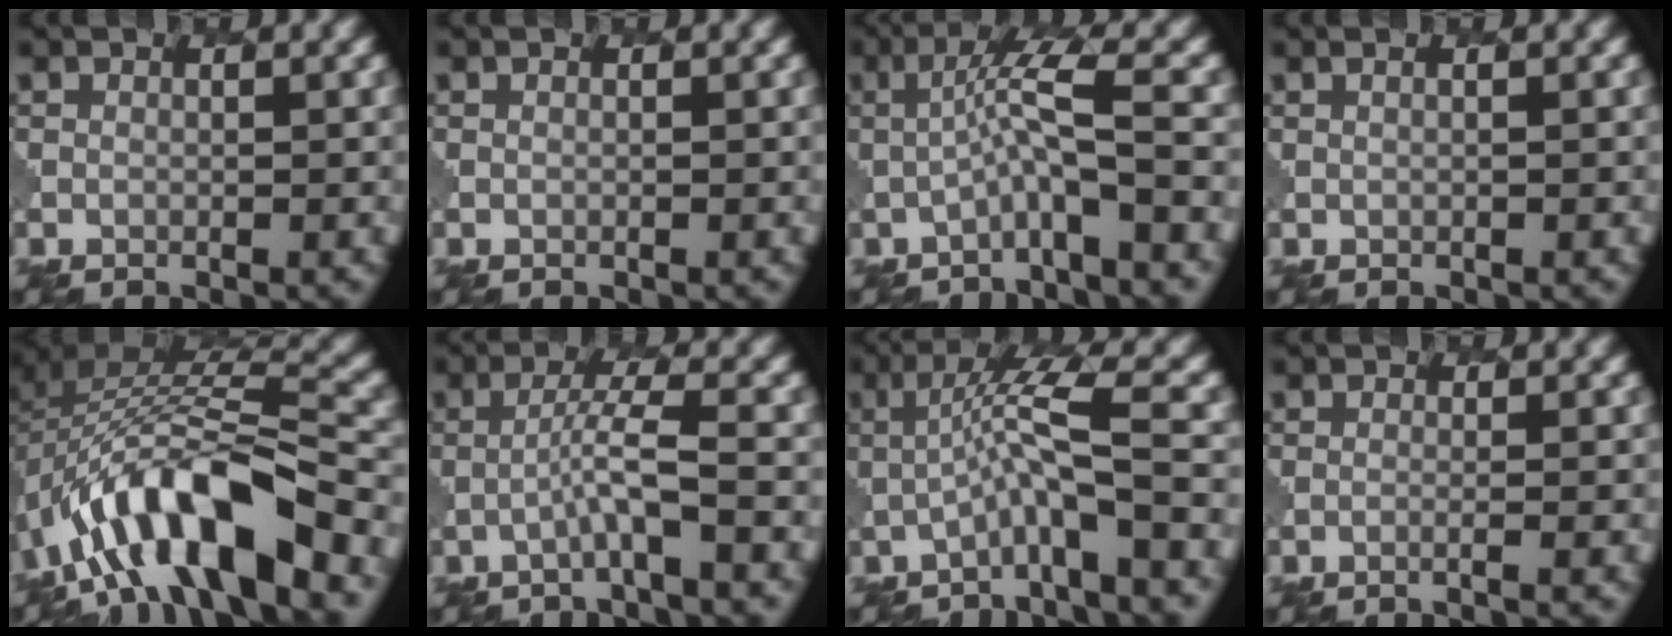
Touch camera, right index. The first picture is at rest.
{"total": 0.0}
{"total": 3.9, "force": [-0.9, 0.2, 3.8], "torque": [-0.065, 0.015, -0.025]}
{"total": 0.7, "force": [0.4, 0.2, 0.6], "torque": [-0.007, -0.002, 0.003]}
{"total": 12.5, "force": [-6.2, 4.5, 9.9], "torque": [-0.160, 0.011, -0.101]}
{"total": 2.9, "force": [-0.9, 0.0, 2.8], "torque": [-0.048, 0.015, -0.025]}
{"total": 4.7, "force": [-1.2, 0.4, 4.6], "torque": [-0.078, 0.017, -0.028]}
{"total": 1.1, "force": [-0.3, 0.2, 1.0], "torque": [-0.003, 0.000, -0.018]}